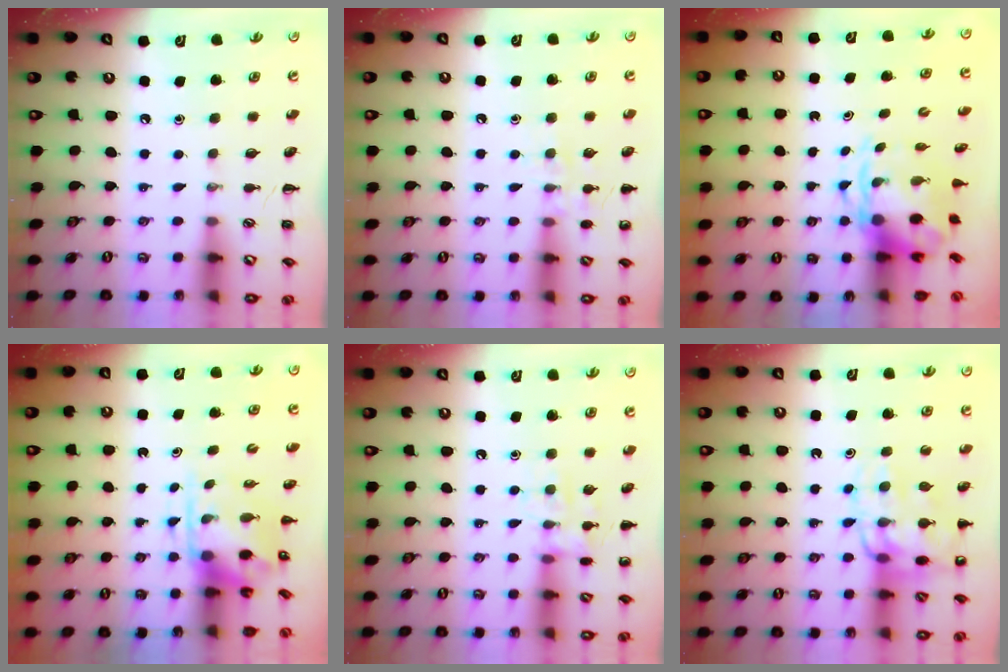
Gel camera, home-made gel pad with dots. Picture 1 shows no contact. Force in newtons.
{"total": 7.5, "press": 7.4, "slide": 1.6}
{"total": 4.7, "press": 4.6, "slide": 0.9}
{"total": 3.9, "press": 3.9, "slide": 0.6}
{"total": 9.3, "press": 9.2, "slide": 1.4}
{"total": 14.3, "press": 14.1, "slide": 2.4}